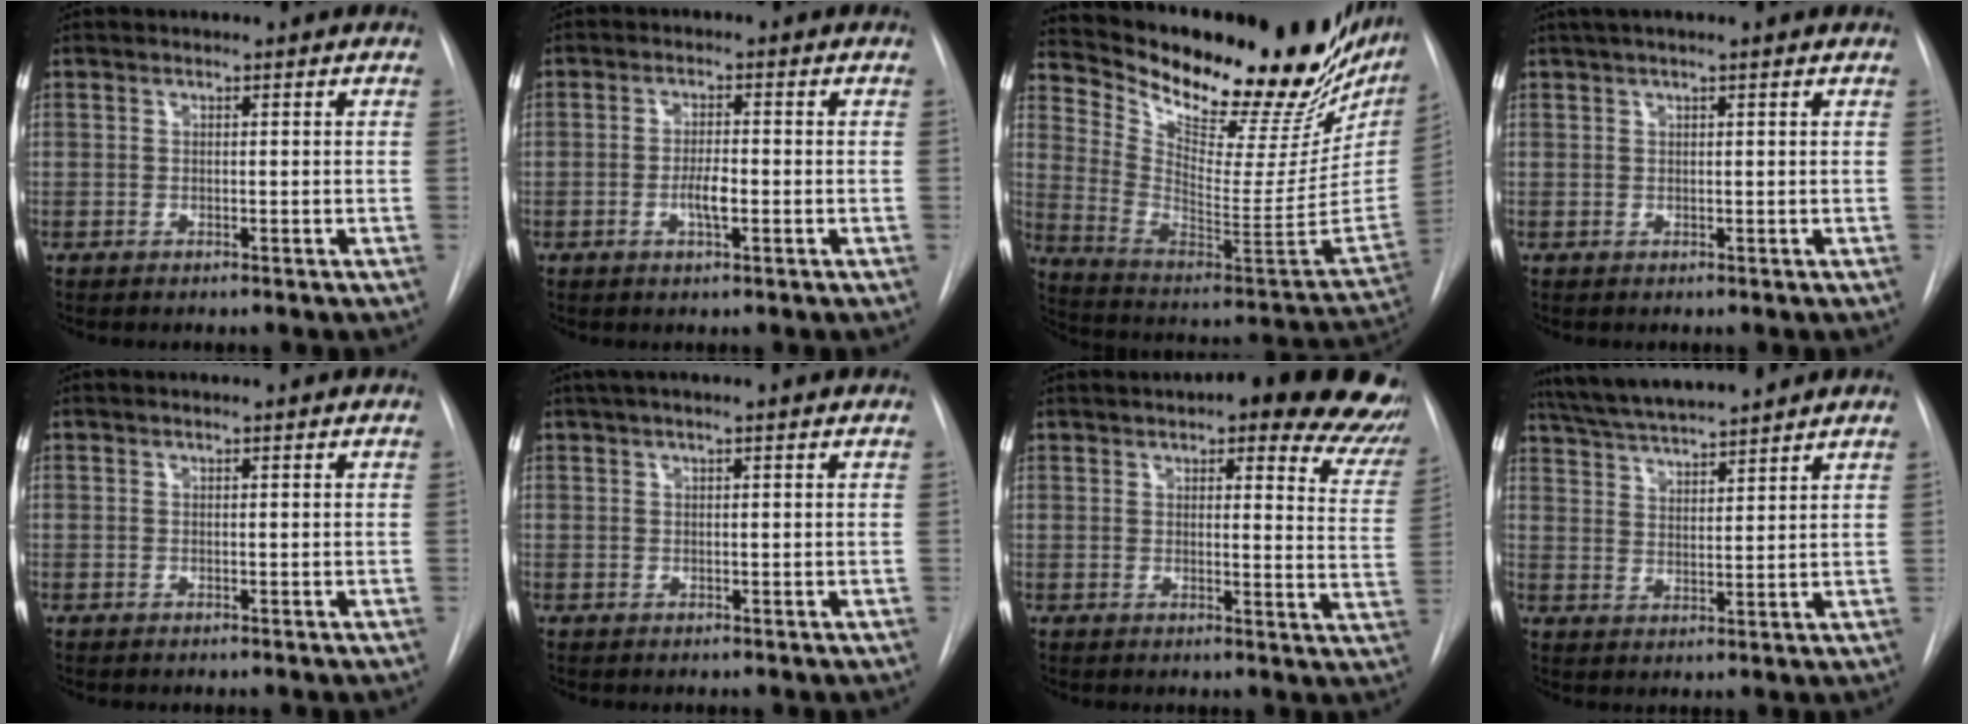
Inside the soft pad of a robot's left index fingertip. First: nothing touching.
{"total": 3.4, "force": [-1.0, 0.8, 3.1], "torque": [-0.057, 0.001, -0.016]}
{"total": 32.1, "force": [25.8, 8.7, 17.1], "torque": [-0.285, -0.053, 0.359]}
{"total": 4.2, "force": [2.9, 0.1, 3.0], "torque": [-0.052, 0.032, 0.049]}
{"total": 0.5, "force": [0.4, 0.0, 0.3], "torque": [-0.007, 0.009, 0.008]}
{"total": 4.5, "force": [3.3, 0.1, 3.1], "torque": [-0.054, 0.034, 0.054]}
{"total": 21.9, "force": [17.2, 5.2, 12.6], "torque": [-0.148, -0.029, 0.180]}
{"total": 12.5, "force": [11.2, 0.7, 5.4], "torque": [-0.097, 0.024, 0.186]}